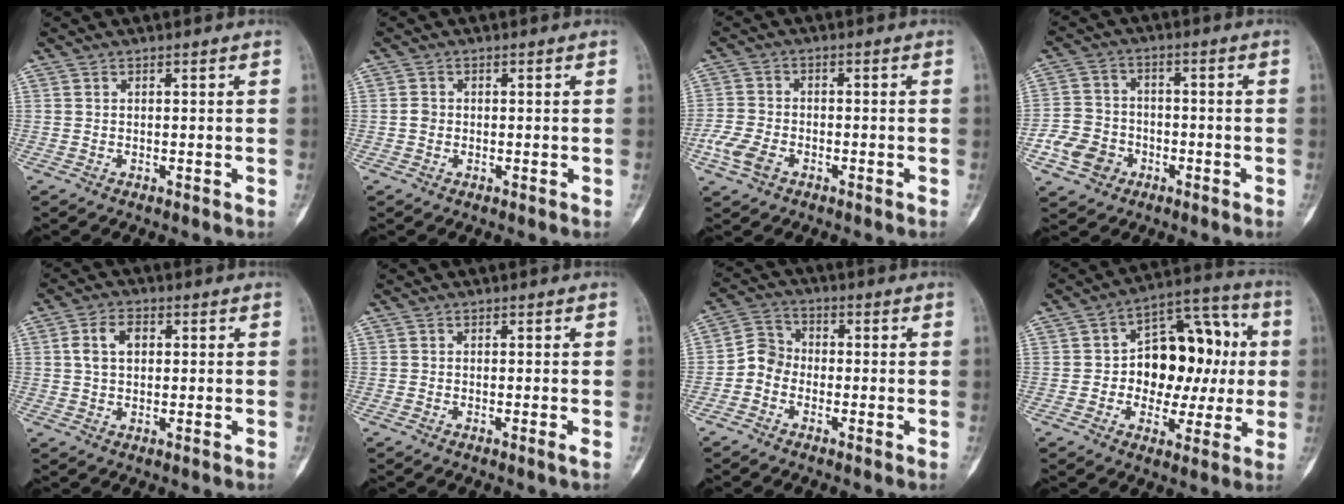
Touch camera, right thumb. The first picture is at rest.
{"total": 1.4, "force": [-0.2, 1.2, 0.6], "torque": [-0.006, 0.004, -0.006]}
{"total": 5.8, "force": [-2.8, 3.8, 3.4], "torque": [-0.076, 0.013, -0.057]}
{"total": 8.4, "force": [-3.6, 6.9, 3.0], "torque": [-0.037, 0.027, -0.067]}
{"total": 5.2, "force": [1.0, 3.3, 3.8], "torque": [-0.069, 0.011, 0.016]}
{"total": 0.6, "force": [-0.3, -0.1, 0.6], "torque": [-0.012, -0.001, -0.008]}
{"total": 5.2, "force": [-1.8, 4.3, 2.1], "torque": [-0.020, 0.020, -0.051]}
{"total": 17.5, "force": [0.8, 11.5, 13.1], "torque": [-0.127, 0.039, 0.010]}